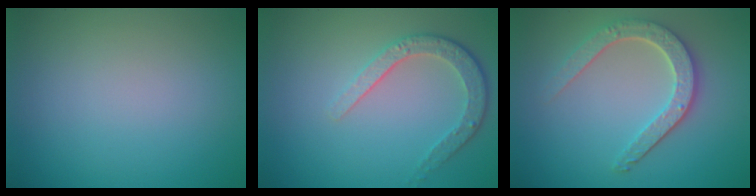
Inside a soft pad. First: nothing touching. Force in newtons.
{"total": 3.5, "press": 2.8, "slide": 2.1}
{"total": 4.1, "press": 3.4, "slide": 2.3}